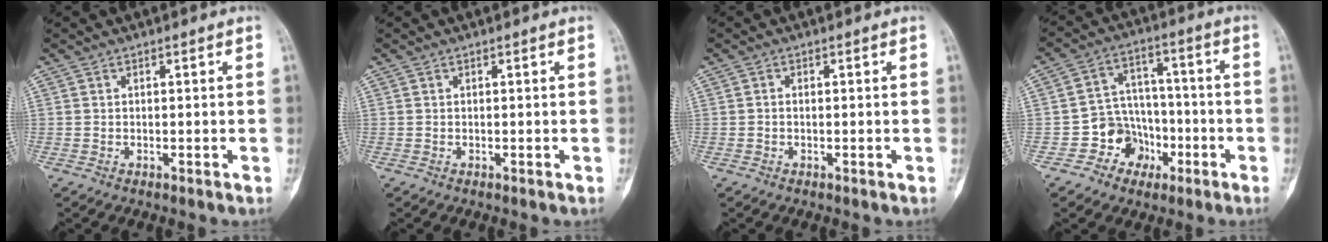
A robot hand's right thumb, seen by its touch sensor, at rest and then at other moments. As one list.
[{"total": 0.0}, {"total": 0.6, "force": [-0.1, 0.4, 0.4], "torque": [-0.005, 0.001, -0.005]}, {"total": 9.2, "force": [-3.7, 8.0, 2.4], "torque": [0.018, 0.053, -0.060]}]